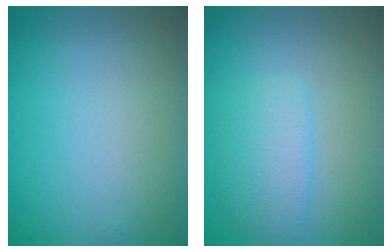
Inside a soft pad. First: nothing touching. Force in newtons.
{"total": 2.6, "press": 2.6, "slide": 0.0}